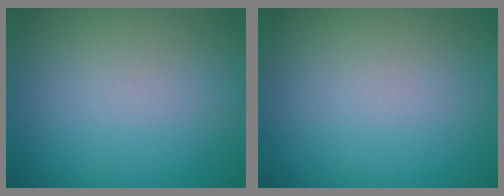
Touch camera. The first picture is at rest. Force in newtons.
{"total": 0.0}